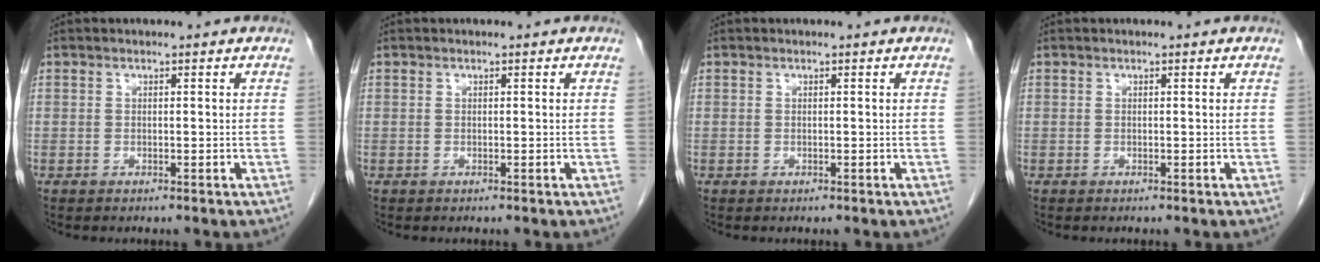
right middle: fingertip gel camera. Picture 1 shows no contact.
{"total": 0.0}
{"total": 0.0}
{"total": 0.0}